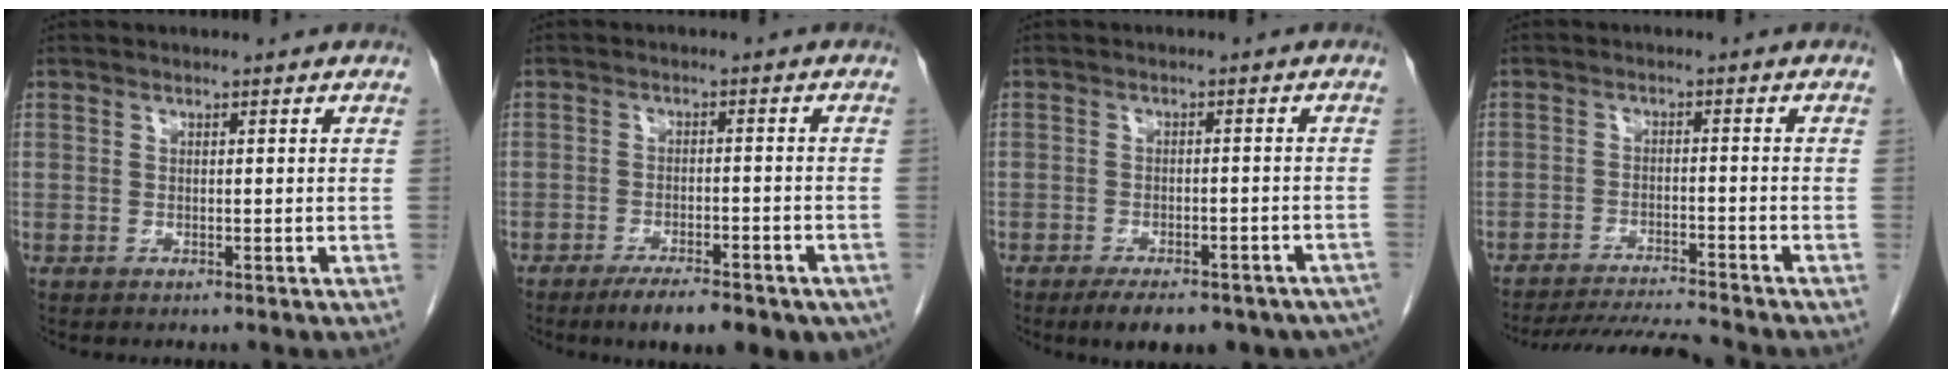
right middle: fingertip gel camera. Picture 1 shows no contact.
{"total": 10.9, "force": [-7.6, 3.3, 7.0], "torque": [-0.076, -0.003, -0.106]}
{"total": 15.1, "force": [-11.9, 5.7, 7.3], "torque": [-0.079, 0.009, -0.140]}
{"total": 8.8, "force": [-8.4, -1.2, 2.0], "torque": [-0.028, -0.015, -0.143]}